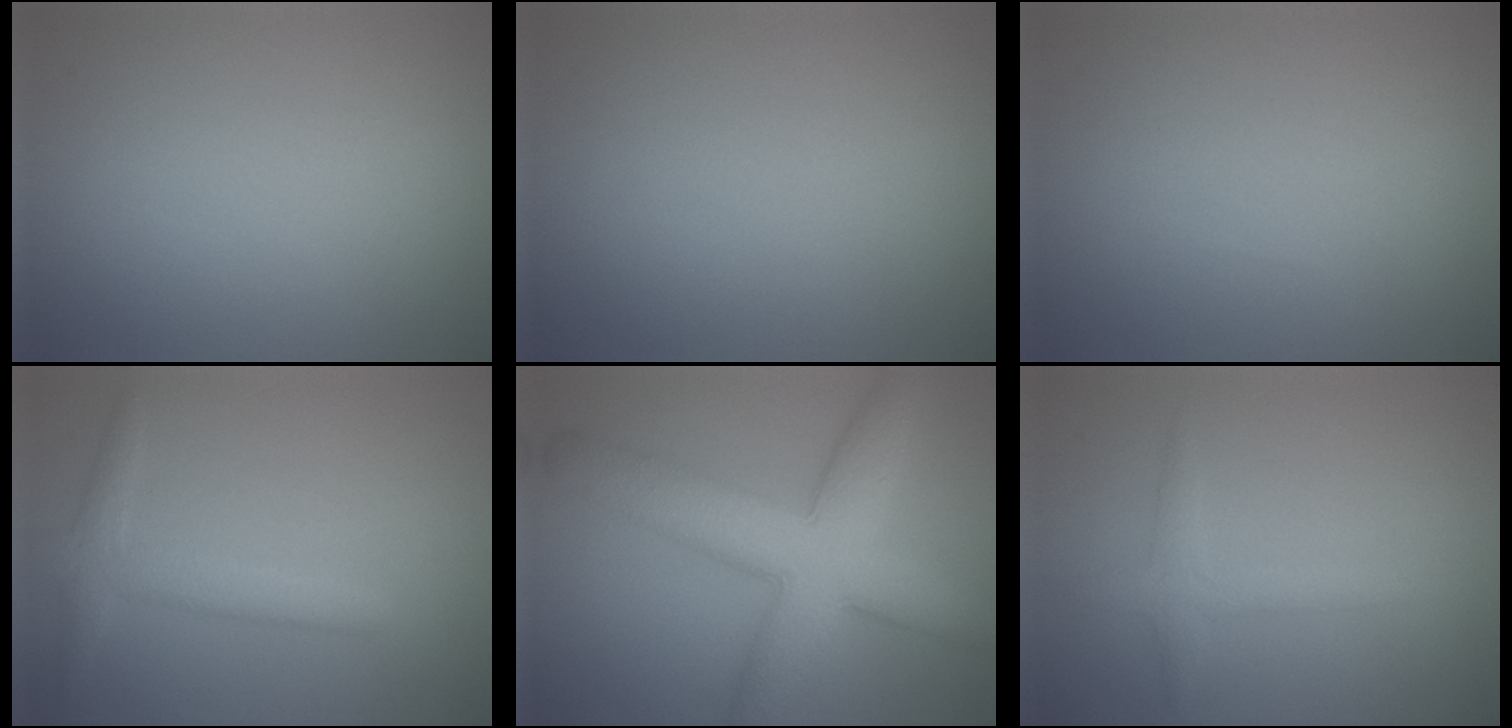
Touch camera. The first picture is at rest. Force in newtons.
{"total": 0.0}
{"total": 0.0}
{"total": 2.9, "press": 2.9, "slide": 0.1}
{"total": 8.8, "press": 8.8, "slide": 0.2}
{"total": 2.0, "press": 2.0, "slide": 0.1}